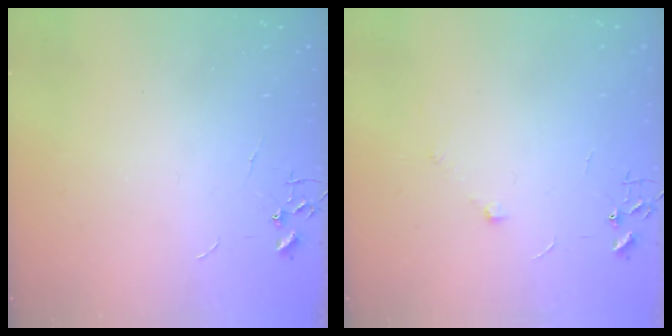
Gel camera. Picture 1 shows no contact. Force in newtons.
{"total": 4.0, "press": 3.6, "slide": 1.6}